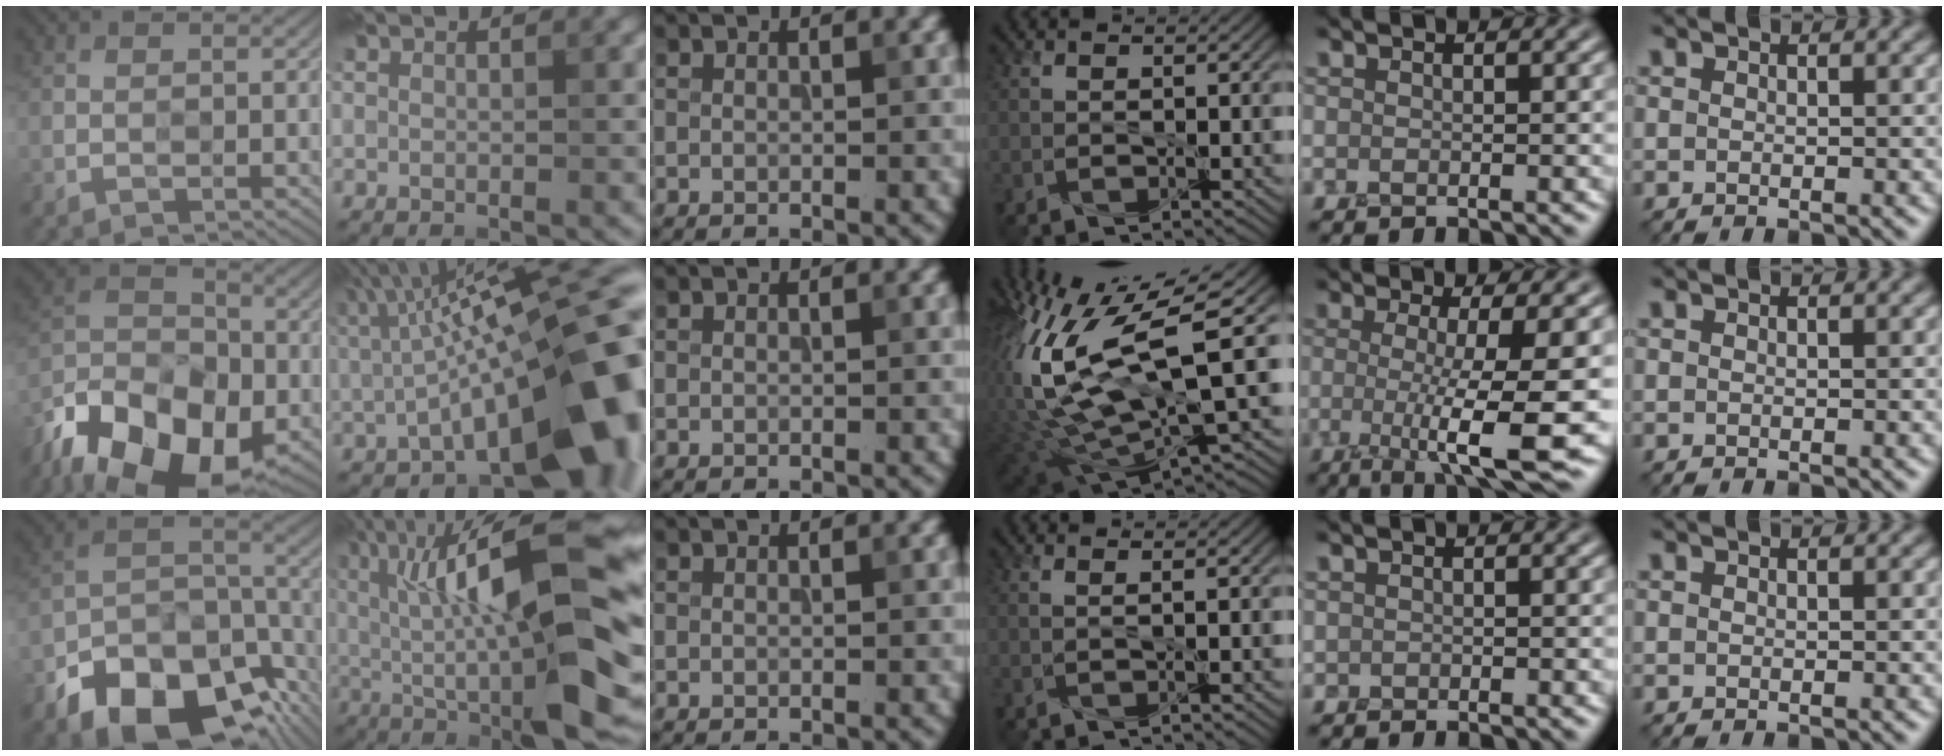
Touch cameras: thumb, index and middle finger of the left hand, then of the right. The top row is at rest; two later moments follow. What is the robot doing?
{"motion": "peel", "object": "tape"}